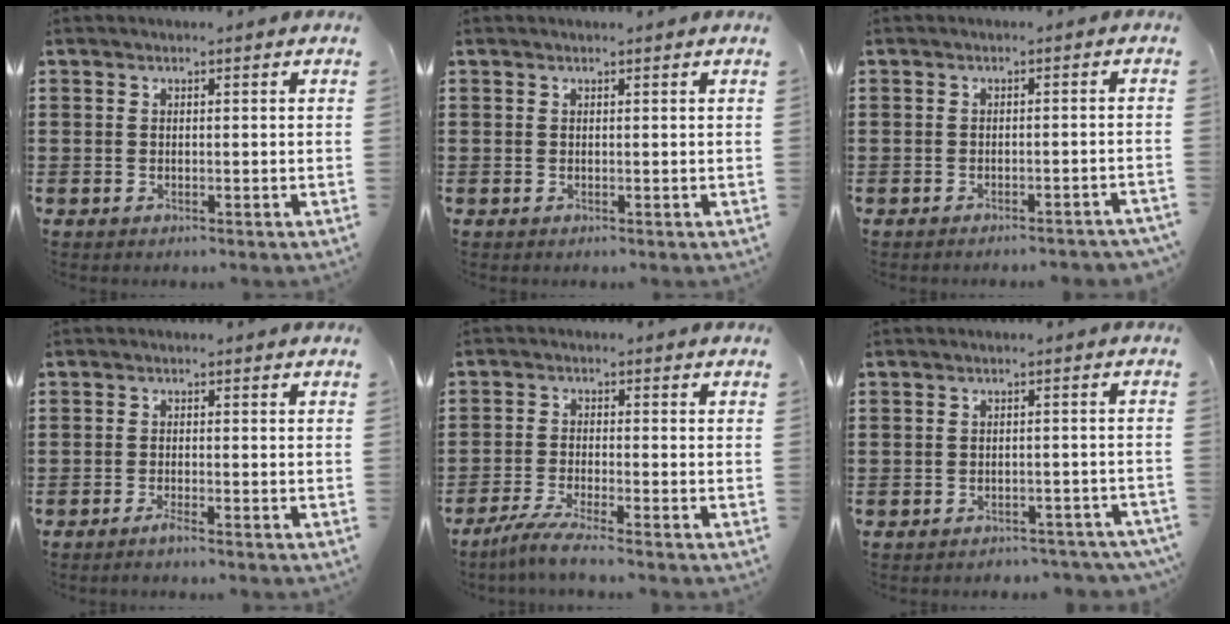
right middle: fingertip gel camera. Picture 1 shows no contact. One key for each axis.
{"total": 0.0}
{"total": 1.5, "fx": -1.4, "fy": -0.2, "fz": 0.4, "tx": -0.007, "ty": 0.004, "tz": -0.029}
{"total": 1.5, "fx": -1.0, "fy": 0.1, "fz": 1.1, "tx": -0.019, "ty": -0.004, "tz": -0.018}
{"total": 3.6, "fx": -3.0, "fy": -0.3, "fz": 1.9, "tx": -0.048, "ty": -0.012, "tz": -0.062}
{"total": 2.0, "fx": -2.0, "fy": 0.3, "fz": 0.0, "tx": -0.007, "ty": 0.002, "tz": -0.043}